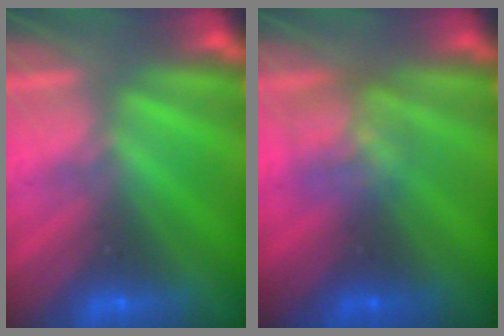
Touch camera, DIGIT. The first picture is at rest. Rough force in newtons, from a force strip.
{"total": 2.6}